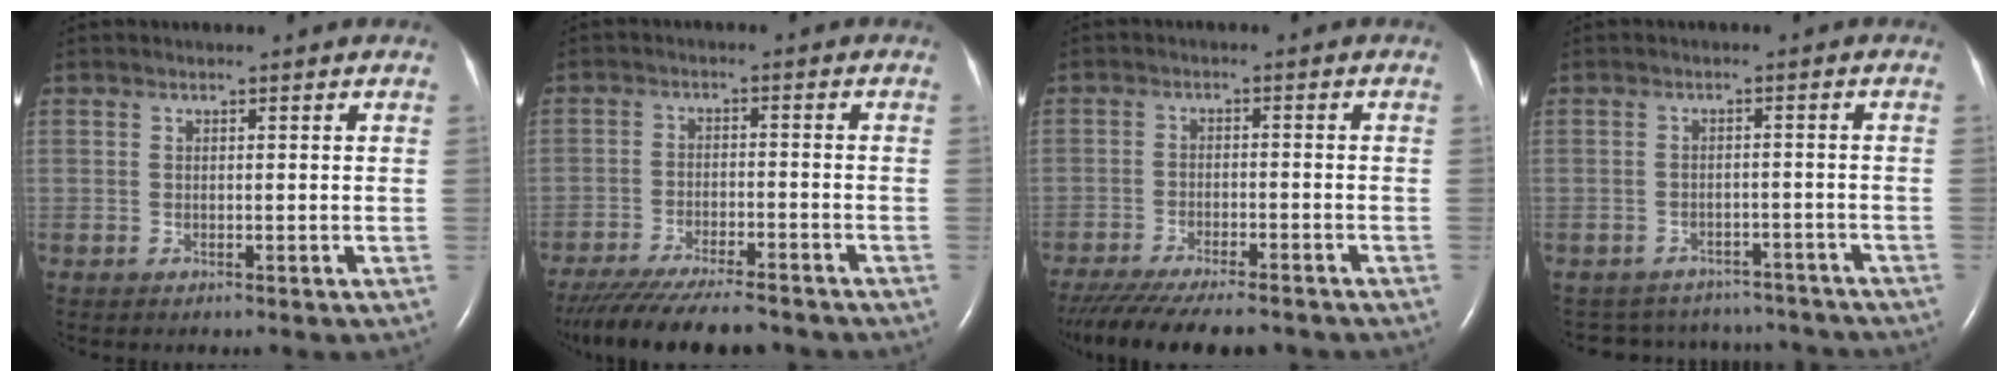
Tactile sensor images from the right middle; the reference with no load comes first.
{"total": 14.8, "force": [-13.0, 2.1, 6.8], "torque": [-0.122, -0.030, -0.195]}
{"total": 15.7, "force": [-13.4, 3.0, 7.5], "torque": [-0.153, -0.035, -0.197]}
{"total": 11.8, "force": [-10.9, 4.3, 1.2], "torque": [-0.027, 0.020, -0.127]}